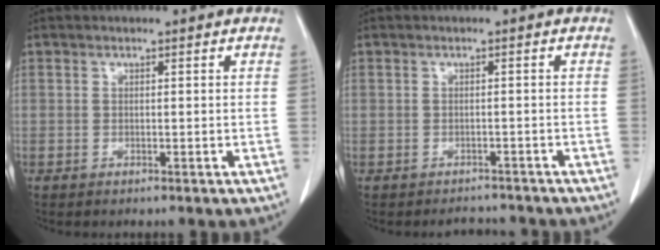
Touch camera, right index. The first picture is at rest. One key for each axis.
{"total": 2.7, "fx": -2.5, "fy": 1.0, "fz": -0.2, "tx": -0.004, "ty": 0.002, "tz": -0.034}